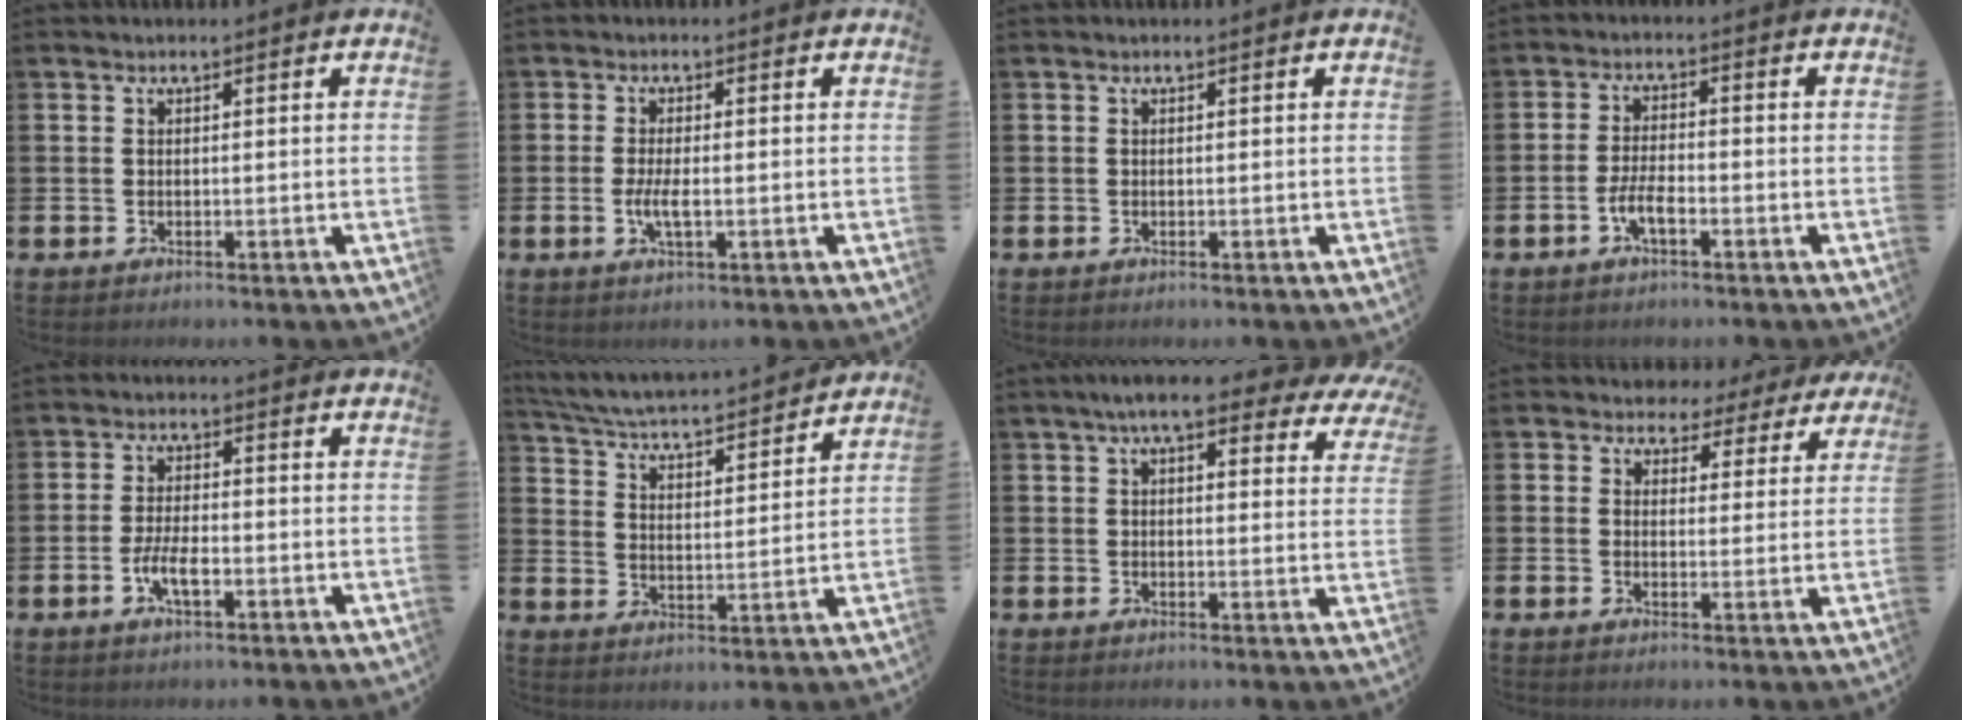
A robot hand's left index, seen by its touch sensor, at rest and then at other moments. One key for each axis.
{"total": 3.0, "fx": -0.5, "fy": 0.9, "fz": 2.8, "tx": -0.055, "ty": -0.003, "tz": -0.013}
{"total": 0.0}
{"total": 3.5, "fx": -1.6, "fy": 1.1, "fz": 2.9, "tx": -0.069, "ty": 0.003, "tz": -0.031}
{"total": 4.0, "fx": -1.3, "fy": 1.5, "fz": 3.5, "tx": -0.065, "ty": 0.002, "tz": -0.025}
{"total": 4.9, "fx": 4.8, "fy": 0.3, "fz": 1.1, "tx": -0.051, "ty": -0.045, "tz": 0.077}
{"total": 6.8, "fx": 5.5, "fy": 1.6, "fz": 3.7, "tx": -0.066, "ty": -0.017, "tz": 0.095}
{"total": 3.3, "fx": 2.6, "fy": 2.1, "fz": -0.1, "tx": -0.004, "ty": -0.021, "tz": 0.039}